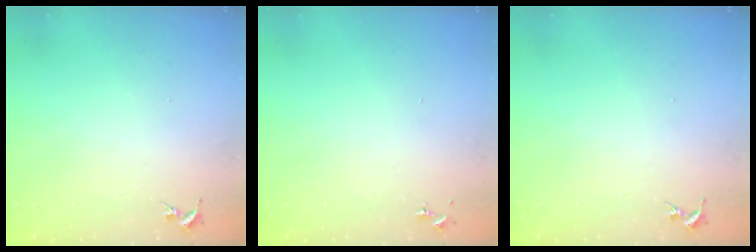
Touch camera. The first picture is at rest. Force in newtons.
{"total": 0.0}
{"total": 0.0}